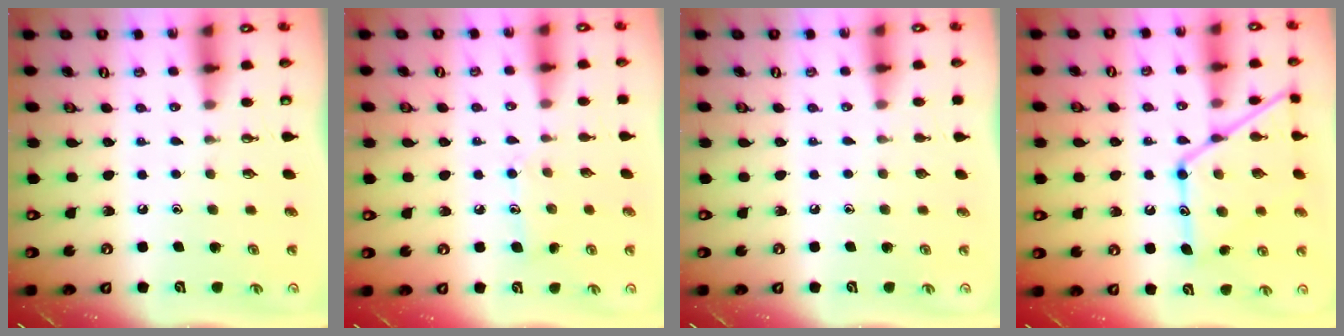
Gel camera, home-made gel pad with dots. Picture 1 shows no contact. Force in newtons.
{"total": 7.8, "press": 7.8, "slide": 0.1}
{"total": 0.0}
{"total": 16.1, "press": 16.0, "slide": 1.2}